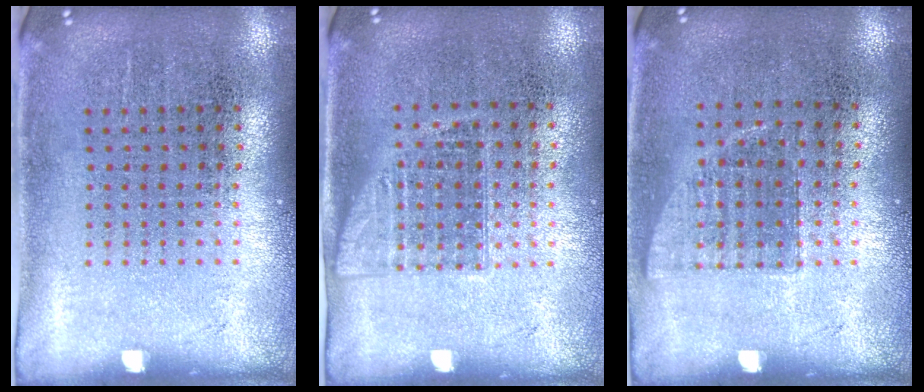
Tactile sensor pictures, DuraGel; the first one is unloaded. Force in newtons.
{"total": 1.0, "press": 0.9, "slide": 0.6}
{"total": 0.7, "press": 0.7, "slide": 0.2}